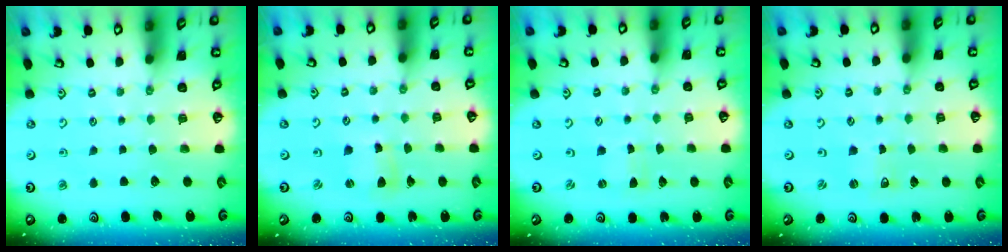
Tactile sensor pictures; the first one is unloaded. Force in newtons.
{"total": 4.2, "press": 4.1, "slide": 0.4}
{"total": 0.0}
{"total": 2.0, "press": 2.0, "slide": 0.4}